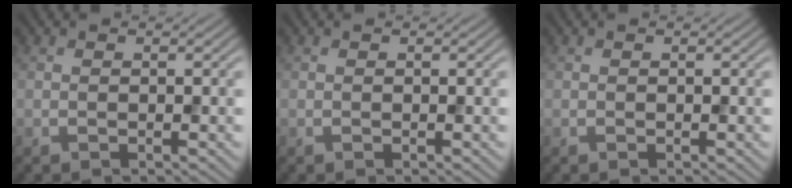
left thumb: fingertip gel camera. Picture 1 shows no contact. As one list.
[{"total": 0.0}, {"total": 0.0}]